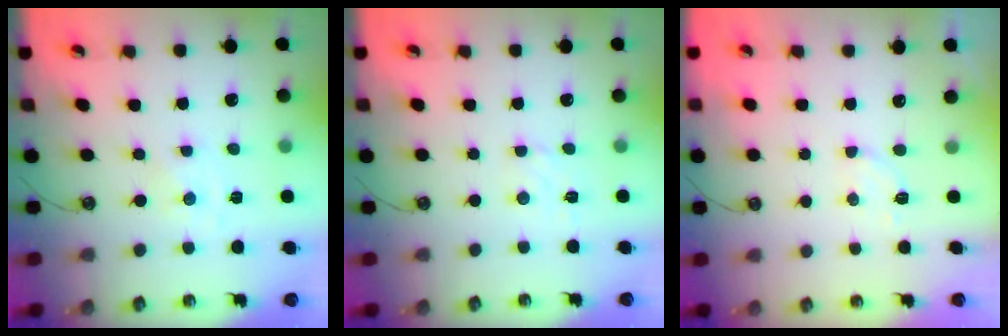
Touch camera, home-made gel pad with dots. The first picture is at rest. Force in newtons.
{"total": 3.0, "press": 3.0, "slide": 0.5}
{"total": 4.6, "press": 4.5, "slide": 0.7}